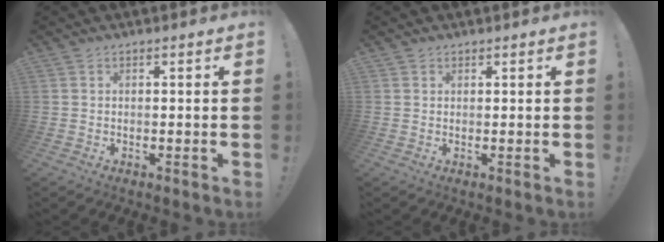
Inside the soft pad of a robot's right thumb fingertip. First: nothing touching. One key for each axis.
{"total": 0.7, "fx": 0.7, "fy": 0.3, "fz": 0.0, "tx": 0.004, "ty": -0.003, "tz": 0.012}